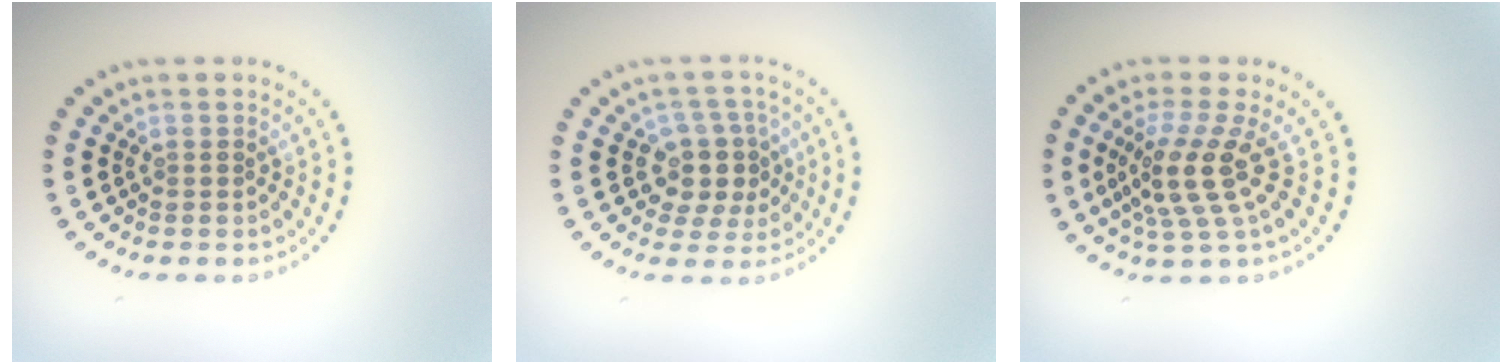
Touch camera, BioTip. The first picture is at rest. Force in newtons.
{"total": 4.0, "press": 3.7, "slide": 1.5}
{"total": 4.3, "press": 3.0, "slide": 3.0}